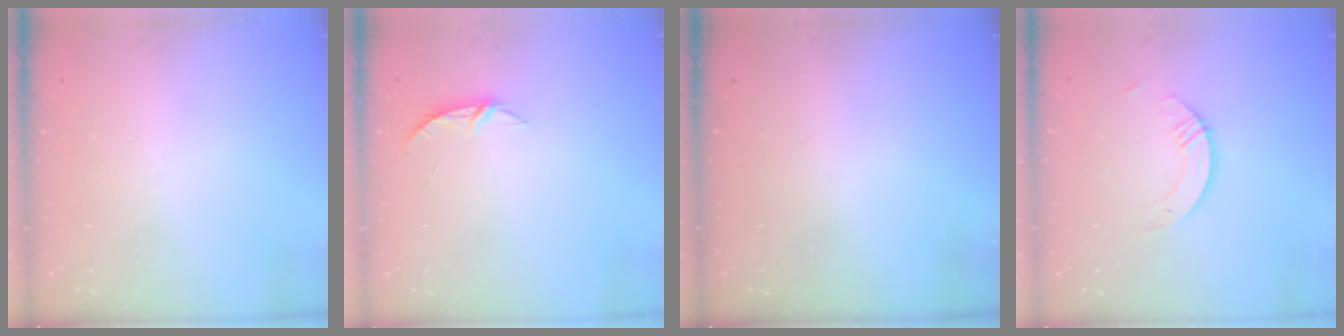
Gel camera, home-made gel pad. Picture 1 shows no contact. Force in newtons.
{"total": 4.2, "press": 4.2, "slide": 0.5}
{"total": 0.0}
{"total": 3.7, "press": 3.7, "slide": 0.3}